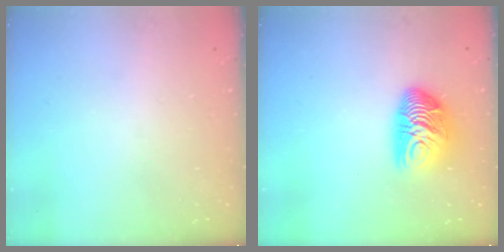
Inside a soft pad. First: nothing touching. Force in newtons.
{"total": 11.8, "press": 11.8, "slide": 0.3}